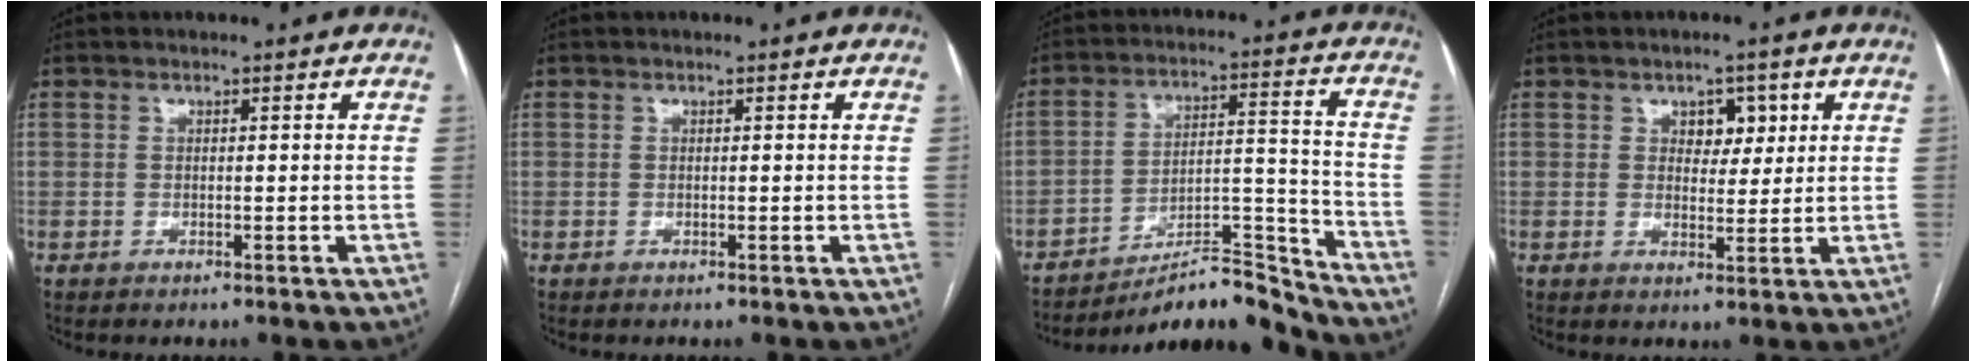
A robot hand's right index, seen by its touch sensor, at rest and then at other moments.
{"total": 0.0}
{"total": 12.0, "force": [-11.7, 0.6, 2.7], "torque": [-0.023, 0.048, -0.191]}
{"total": 4.1, "force": [1.8, 2.7, 2.5], "torque": [-0.027, 0.008, 0.027]}